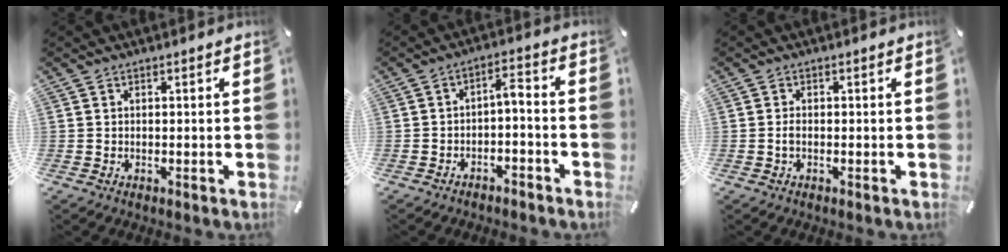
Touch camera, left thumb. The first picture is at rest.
{"total": 4.3, "force": [-2.8, 1.7, 2.8], "torque": [-0.050, 0.023, -0.055]}
{"total": 1.3, "force": [-0.3, 0.5, 1.1], "torque": [-0.022, 0.001, -0.007]}